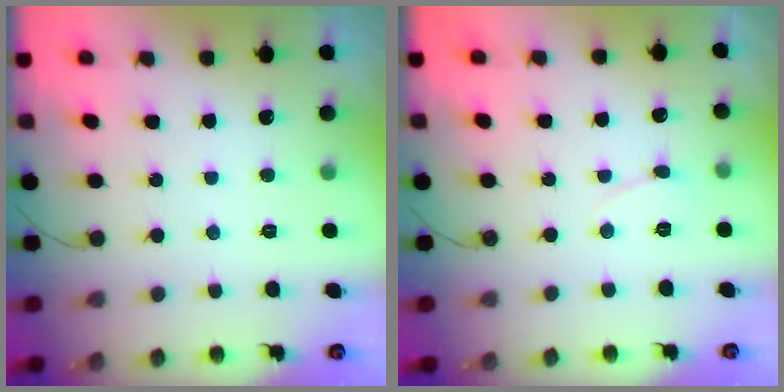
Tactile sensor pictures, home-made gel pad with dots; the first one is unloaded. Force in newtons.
{"total": 3.3, "press": 3.3, "slide": 0.4}